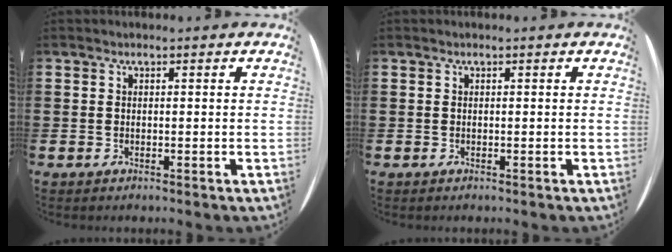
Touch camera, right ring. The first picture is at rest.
{"total": 0.0}